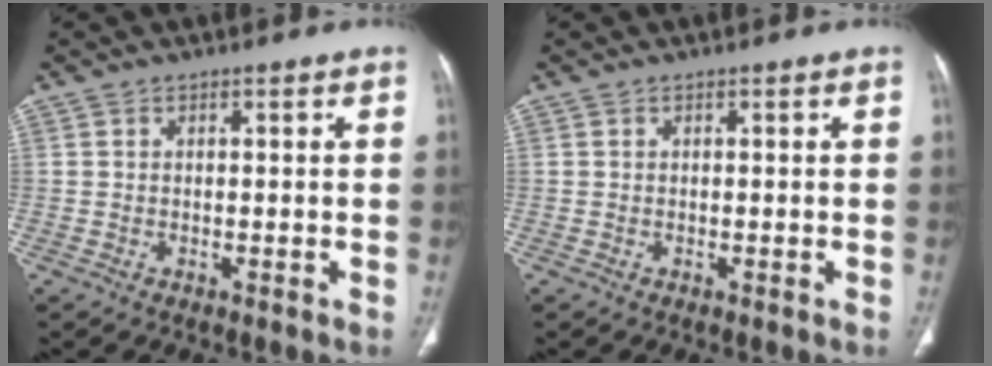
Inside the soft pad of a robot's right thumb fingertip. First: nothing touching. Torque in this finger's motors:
{"motor_torque": [-0.08, 0.08, -0.04, 0.04, 0.00]}